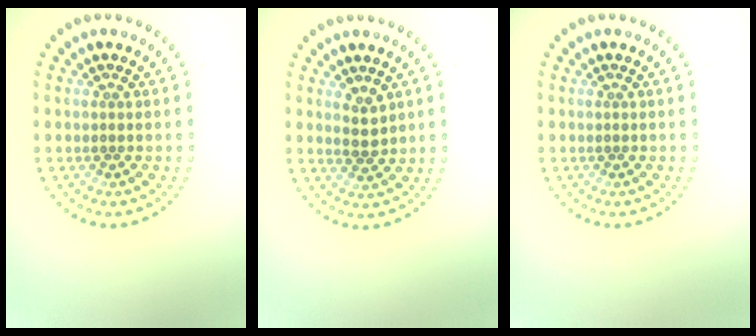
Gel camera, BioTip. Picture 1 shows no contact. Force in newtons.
{"total": 1.8, "press": 1.7, "slide": 0.6}
{"total": 0.0}